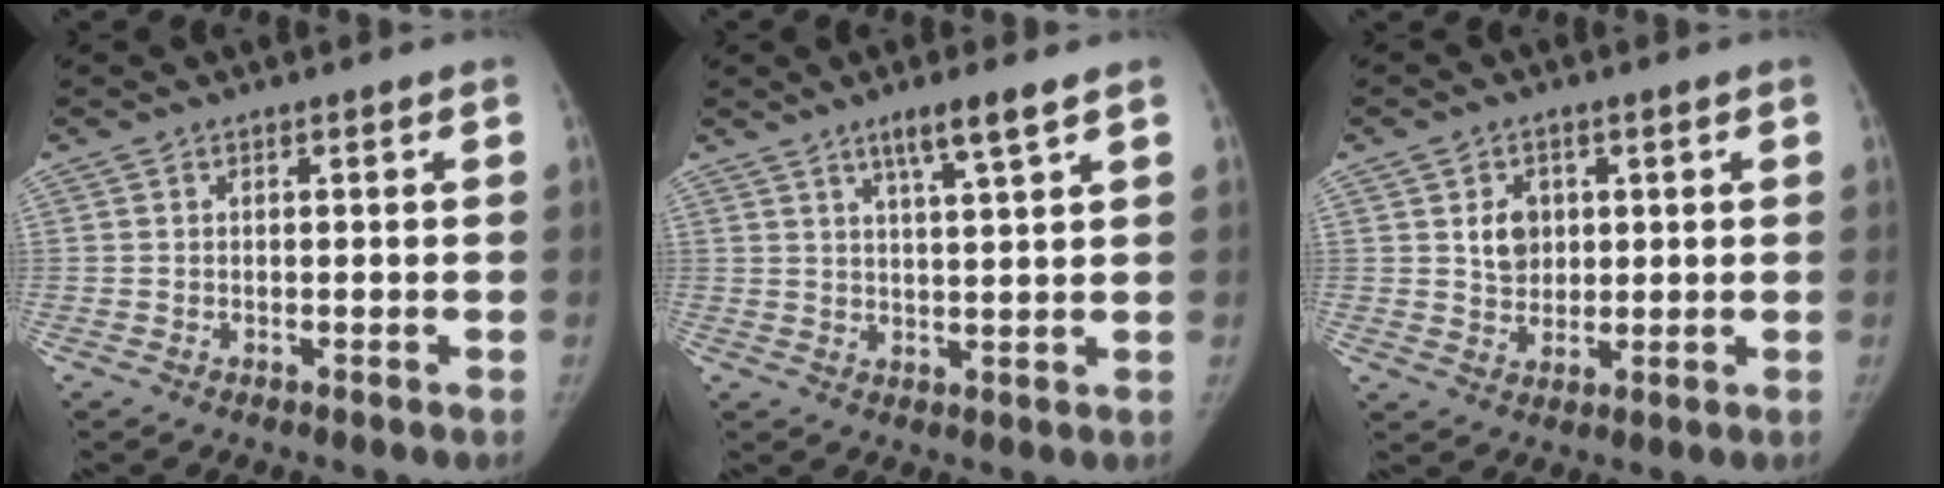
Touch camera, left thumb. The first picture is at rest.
{"total": 5.7, "force": [3.6, 0.1, 4.4], "torque": [-0.078, -0.021, 0.067]}
{"total": 5.4, "force": [1.4, 4.3, 2.8], "torque": [-0.022, -0.009, 0.028]}